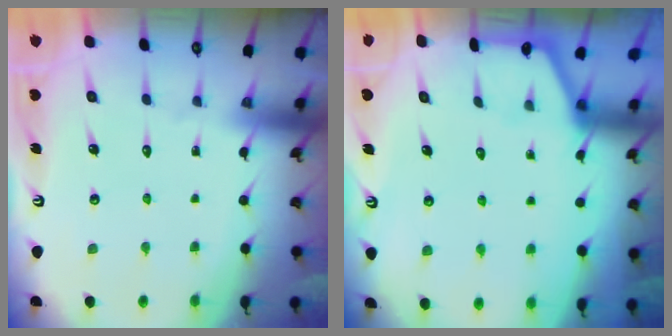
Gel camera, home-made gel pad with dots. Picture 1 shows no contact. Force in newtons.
{"total": 1.0, "press": 1.0, "slide": 0.2}